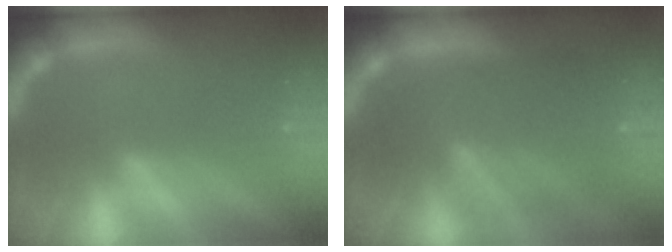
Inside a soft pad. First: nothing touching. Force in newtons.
{"total": 8.7}